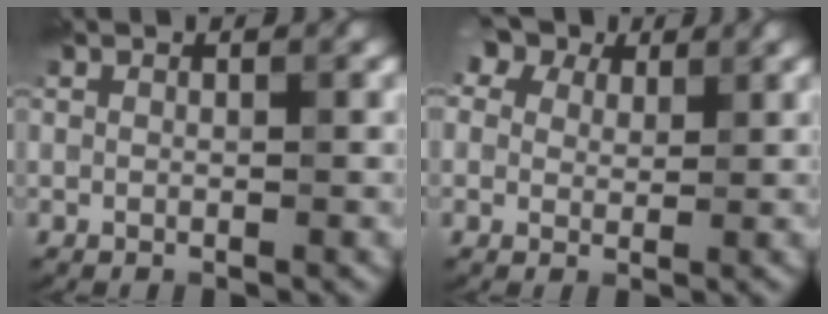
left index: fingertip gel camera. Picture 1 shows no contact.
{"total": 8.1, "force": [5.1, 5.0, 3.9], "torque": [-0.072, 0.030, 0.057]}